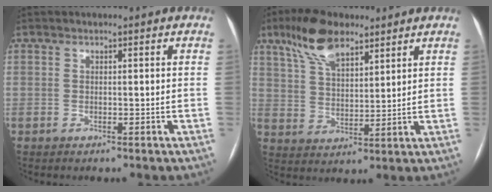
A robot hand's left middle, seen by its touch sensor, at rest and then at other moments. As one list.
[{"total": 9.9, "force": [6.8, 3.7, 6.2], "torque": [-0.125, 0.020, 0.129]}]